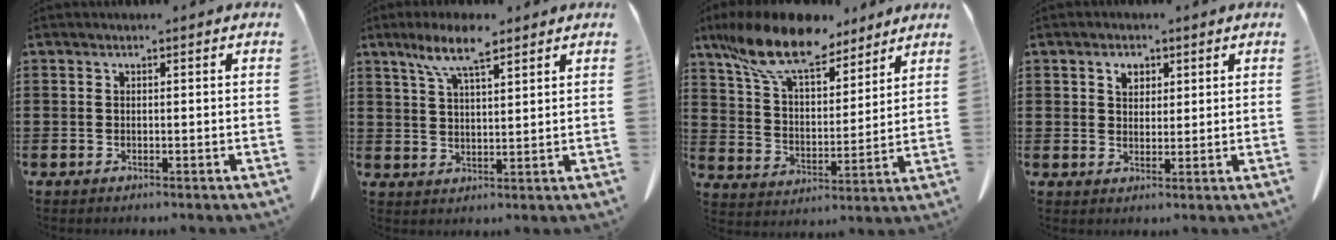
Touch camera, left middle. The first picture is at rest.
{"total": 8.0, "force": [5.4, 1.9, 5.7], "torque": [-0.122, -0.002, 0.095]}
{"total": 12.8, "force": [10.2, 3.8, 6.7], "torque": [-0.167, -0.038, 0.187]}
{"total": 2.7, "force": [1.5, 1.9, 1.3], "torque": [-0.023, 0.003, 0.026]}